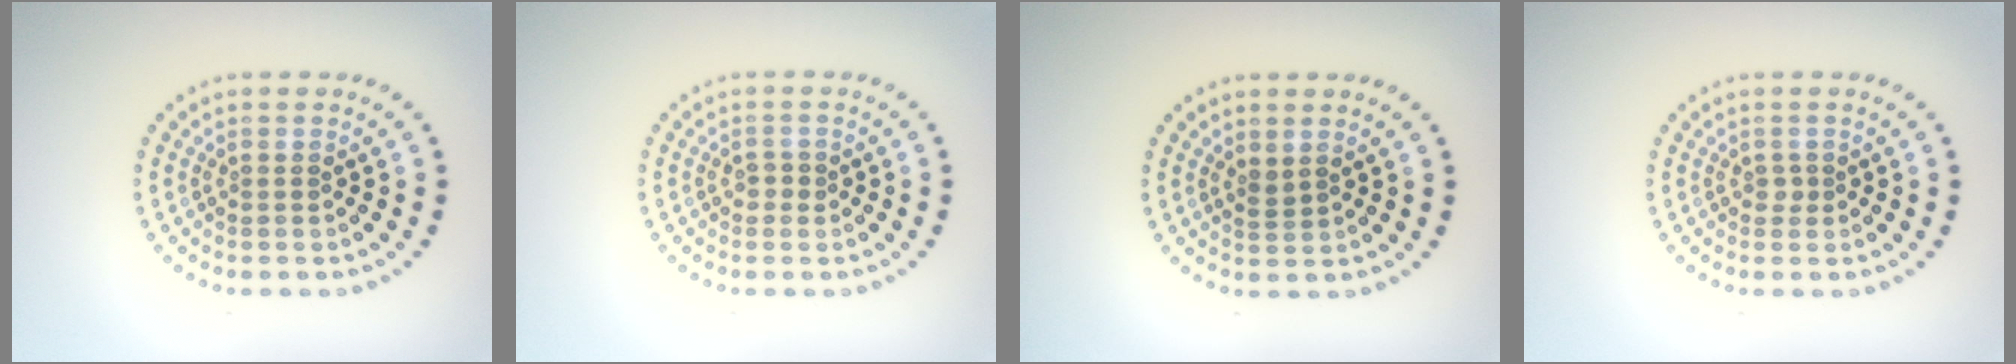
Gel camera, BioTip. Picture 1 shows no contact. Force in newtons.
{"total": 1.0, "press": 1.0, "slide": 0.3}
{"total": 0.9, "press": 0.7, "slide": 0.5}
{"total": 0.6, "press": 0.6, "slide": 0.3}